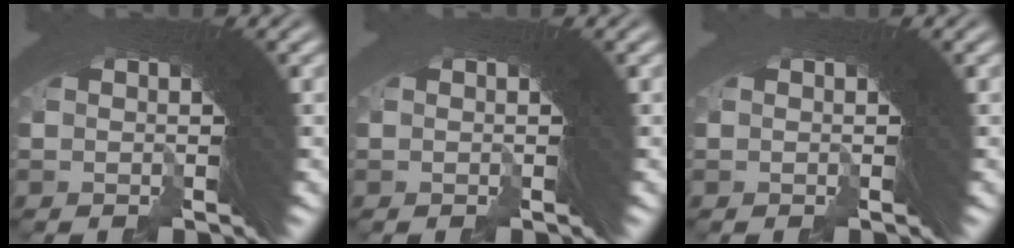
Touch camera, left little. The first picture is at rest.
{"total": 0.0}
{"total": 0.0}